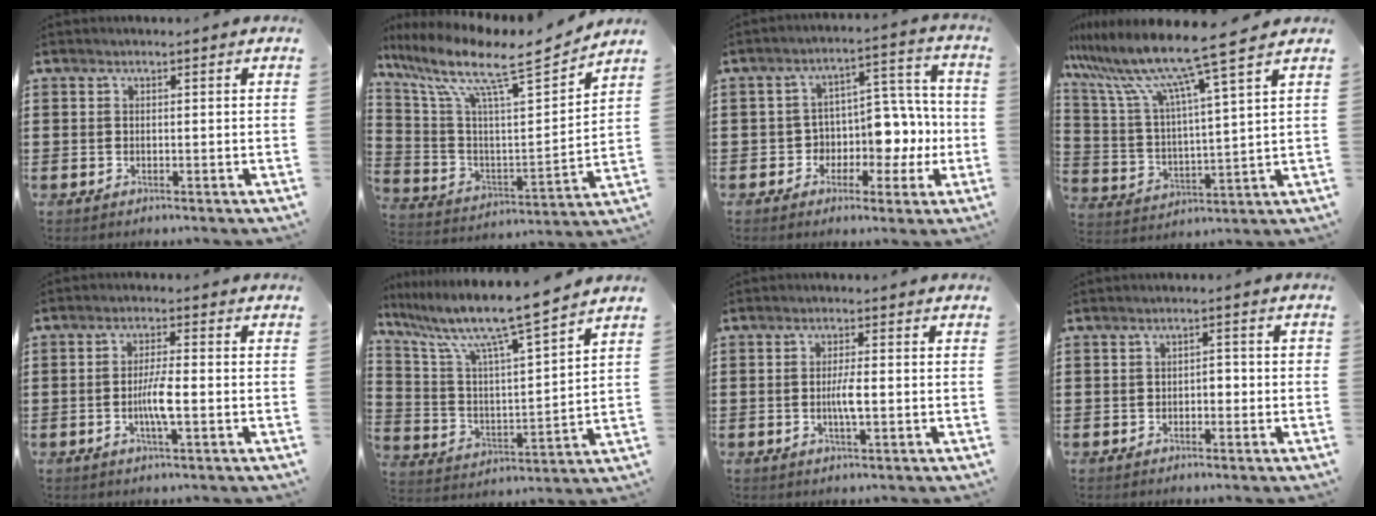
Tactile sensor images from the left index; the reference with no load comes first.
{"total": 12.2, "force": [8.9, 2.1, 8.0], "torque": [-0.190, -0.050, 0.142]}
{"total": 7.1, "force": [-0.9, 6.1, 3.5], "torque": [-0.065, -0.003, -0.016]}
{"total": 10.4, "force": [8.6, -0.6, 5.8], "torque": [-0.149, -0.062, 0.137]}
{"total": 4.8, "force": [-1.1, 0.6, 4.7], "torque": [-0.095, -0.003, -0.026]}
{"total": 10.1, "force": [8.3, 0.3, 5.6], "torque": [-0.144, -0.054, 0.134]}
{"total": 3.2, "force": [-0.4, 0.5, 3.2], "torque": [-0.064, -0.003, -0.010]}
{"total": 1.7, "force": [-1.0, 0.9, 1.1], "torque": [-0.025, 0.004, -0.023]}